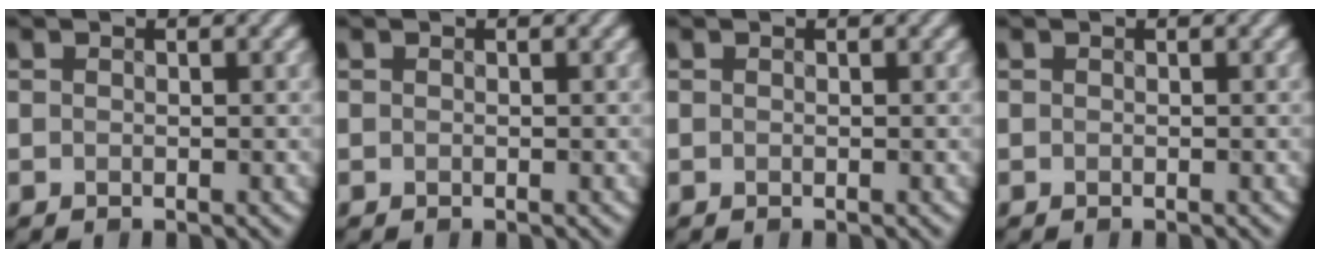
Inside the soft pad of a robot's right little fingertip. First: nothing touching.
{"total": 0.0}
{"total": 0.0}
{"total": 0.0}